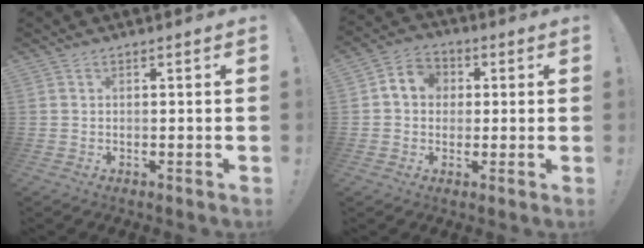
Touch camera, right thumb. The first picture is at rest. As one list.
[{"total": 7.1, "force": [1.1, 6.3, 3.0], "torque": [-0.048, 0.011, 0.024]}]